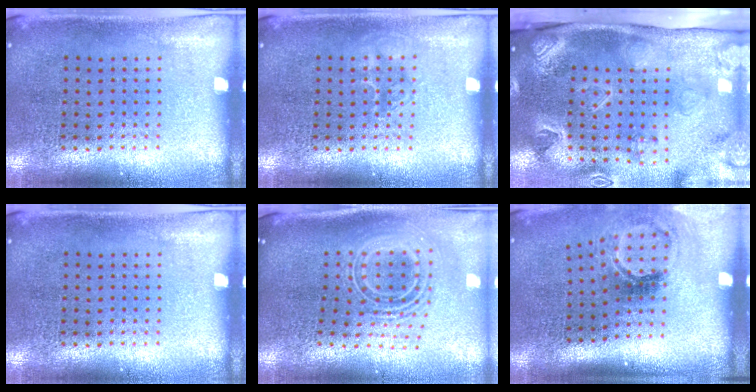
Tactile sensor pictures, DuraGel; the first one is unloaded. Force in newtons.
{"total": 1.2, "press": 1.2, "slide": 0.2}
{"total": 3.4, "press": 3.1, "slide": 1.3}
{"total": 0.0}
{"total": 2.7, "press": 1.8, "slide": 1.9}
{"total": 1.9, "press": 1.2, "slide": 1.5}